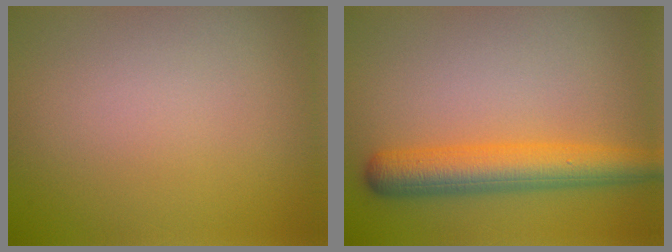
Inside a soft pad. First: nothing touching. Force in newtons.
{"total": 5.2, "press": 5.2, "slide": 0.1}